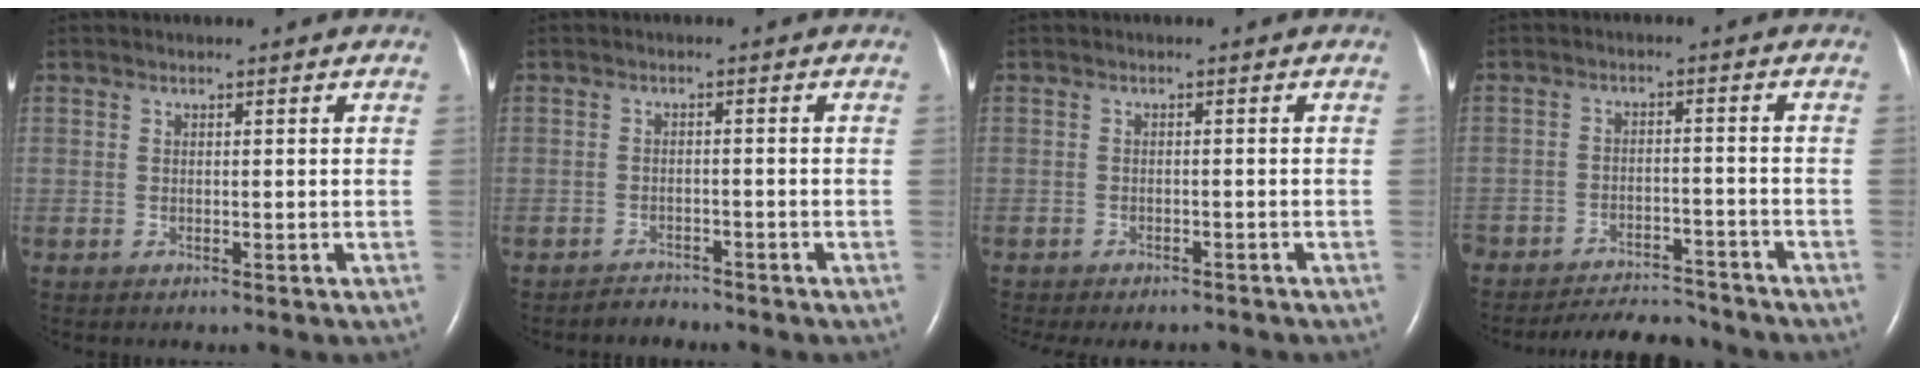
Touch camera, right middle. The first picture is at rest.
{"total": 1.9, "force": [-1.7, 0.3, -0.6], "torque": [0.008, -0.006, -0.028]}
{"total": 7.9, "force": [-7.1, 2.3, 2.6], "torque": [-0.034, -0.005, -0.086]}
{"total": 9.7, "force": [-9.3, 1.9, 1.7], "torque": [-0.022, -0.006, -0.134]}